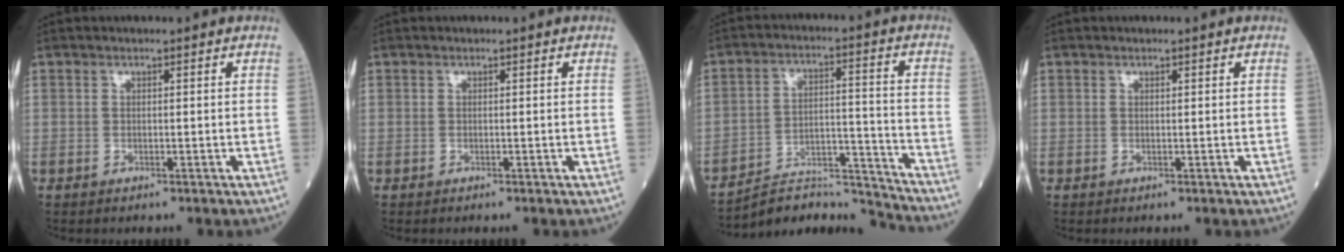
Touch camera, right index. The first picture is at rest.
{"total": 0.0}
{"total": 11.1, "force": [-11.1, 0.2, 0.7], "torque": [-0.004, 0.044, -0.187]}
{"total": 0.0}